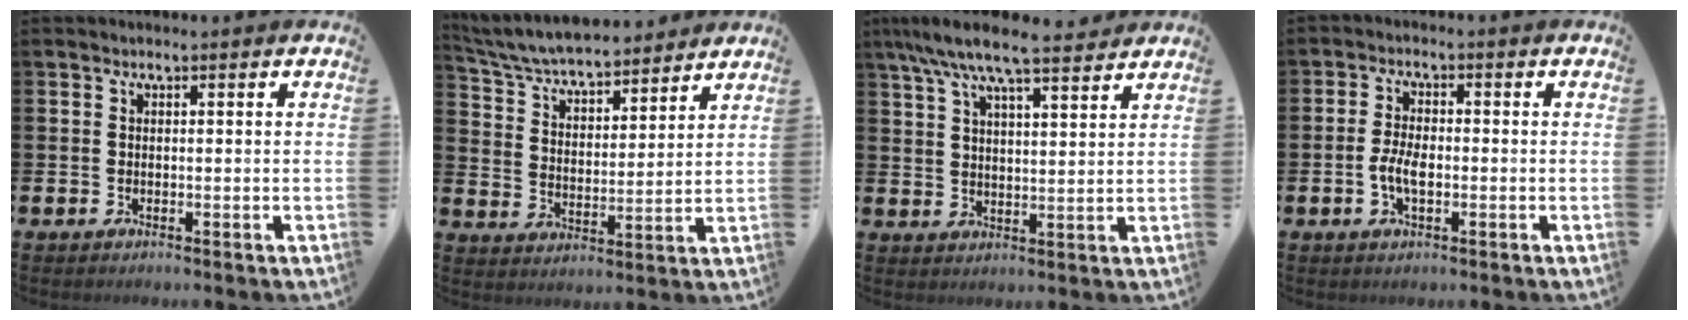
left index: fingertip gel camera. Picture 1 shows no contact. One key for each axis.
{"total": 6.7, "fx": 6.4, "fy": 1.0, "fz": 1.7, "tx": -0.063, "ty": -0.049, "tz": 0.110}
{"total": 8.3, "fx": 7.4, "fy": 1.2, "fz": 3.6, "tx": -0.087, "ty": -0.029, "tz": 0.132}
{"total": 3.6, "fx": -0.8, "fy": 1.7, "fz": 3.1, "tx": -0.058, "ty": 0.000, "tz": -0.018}